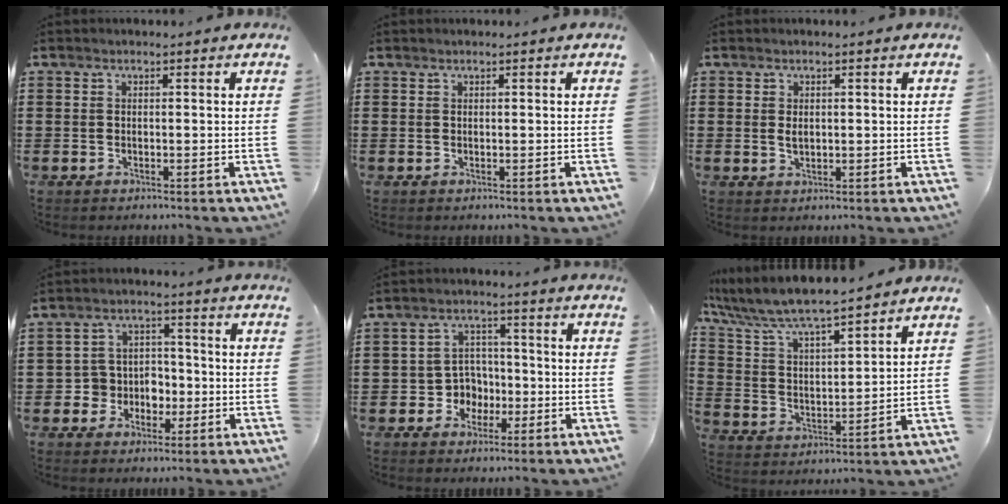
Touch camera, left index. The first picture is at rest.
{"total": 0.0}
{"total": 1.4, "force": [0.3, 0.7, 1.2], "torque": [-0.026, 0.004, 0.005]}
{"total": 4.9, "force": [-1.4, 4.6, 1.0], "torque": [-0.035, 0.013, -0.028]}
{"total": 4.9, "force": [-1.4, 4.5, 1.5], "torque": [-0.042, 0.011, -0.028]}
{"total": 6.5, "force": [6.0, 0.8, 2.6], "torque": [-0.078, -0.036, 0.098]}